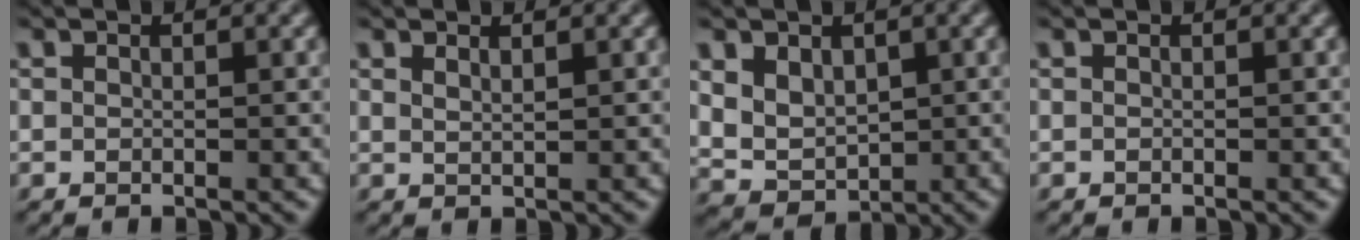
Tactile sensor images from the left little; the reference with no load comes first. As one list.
[{"total": 0.8, "force": [0.7, -0.1, 0.3], "torque": [-0.013, 0.000, 0.015]}, {"total": 3.7, "force": [1.0, 2.9, 2.1], "torque": [-0.051, -0.008, 0.027]}, {"total": 0.0}]